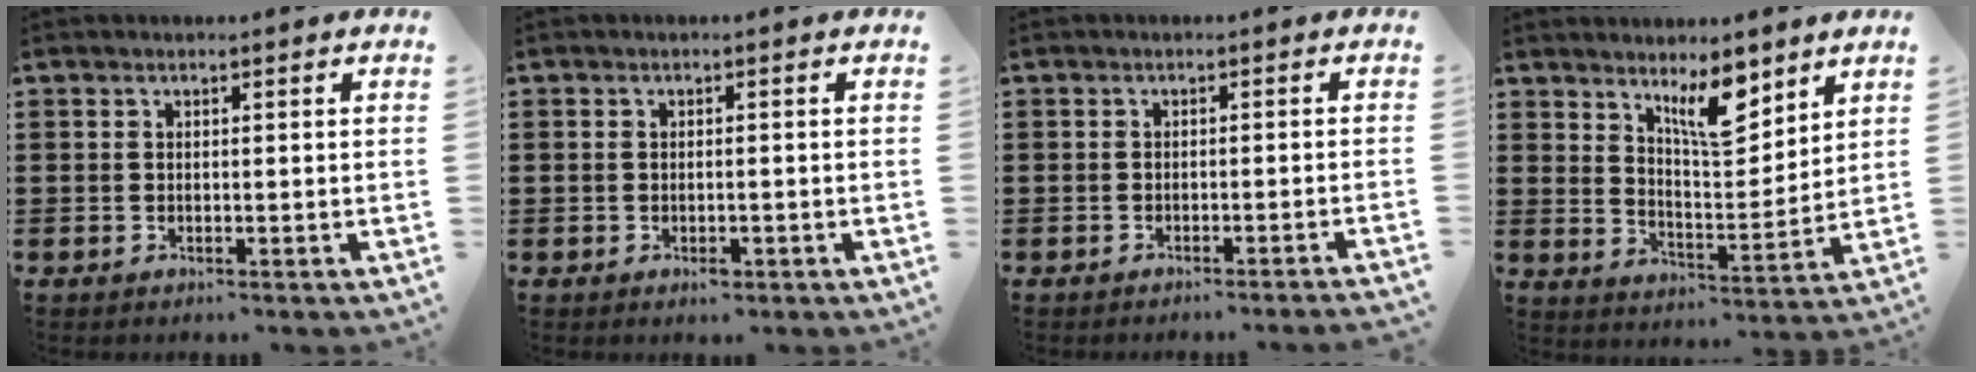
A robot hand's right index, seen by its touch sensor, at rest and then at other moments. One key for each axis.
{"total": 1.5, "fx": -0.6, "fy": 0.6, "fz": 1.2, "tx": -0.024, "ty": 0.000, "tz": -0.010}
{"total": 1.3, "fx": -1.1, "fy": -0.3, "fz": 0.5, "tx": -0.009, "ty": 0.000, "tz": -0.022}
{"total": 8.3, "fx": 5.9, "fy": 2.7, "fz": 5.2, "tx": -0.085, "ty": -0.025, "tz": 0.100}